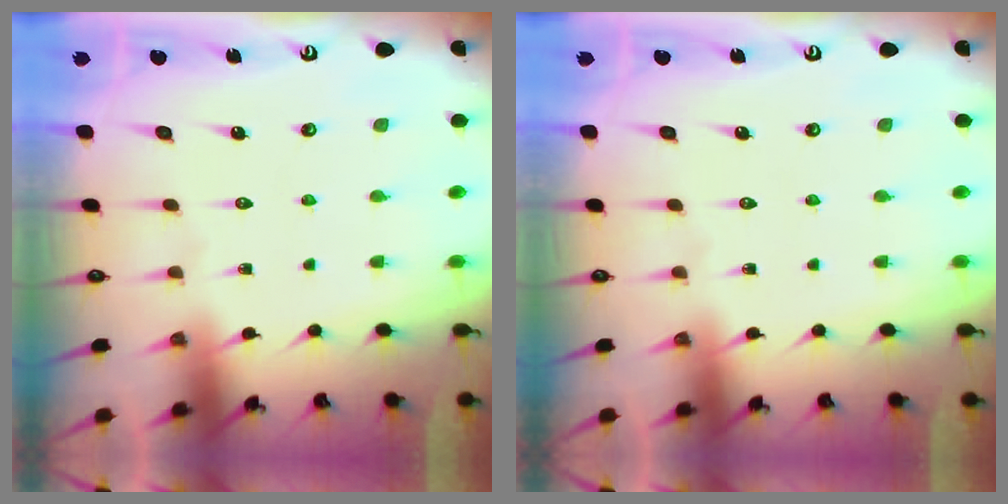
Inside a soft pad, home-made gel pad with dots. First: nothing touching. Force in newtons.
{"total": 0.0}